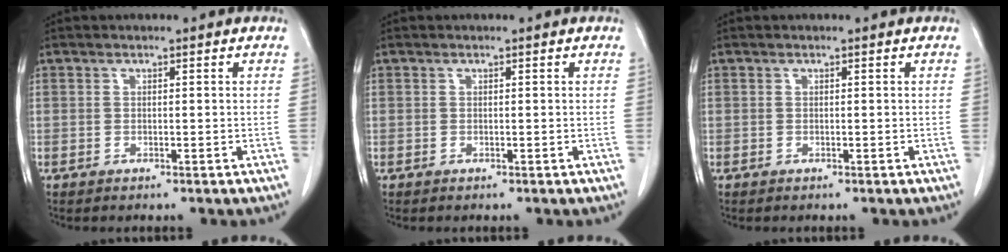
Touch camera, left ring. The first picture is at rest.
{"total": 0.0}
{"total": 0.0}